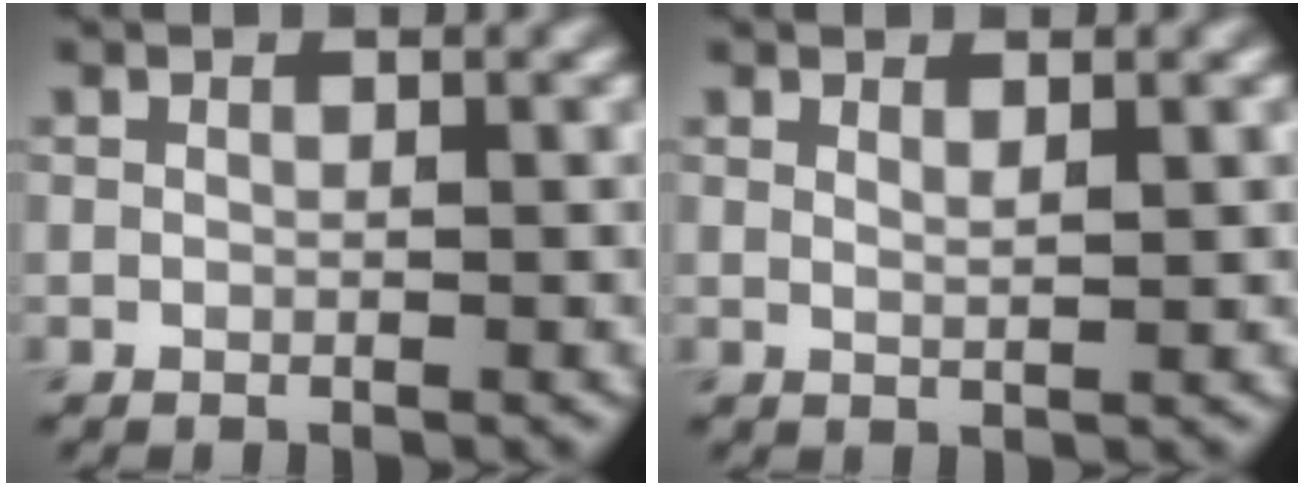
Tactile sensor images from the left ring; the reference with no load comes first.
{"total": 0.9, "force": [0.6, 0.2, 0.7], "torque": [-0.006, -0.001, 0.010]}